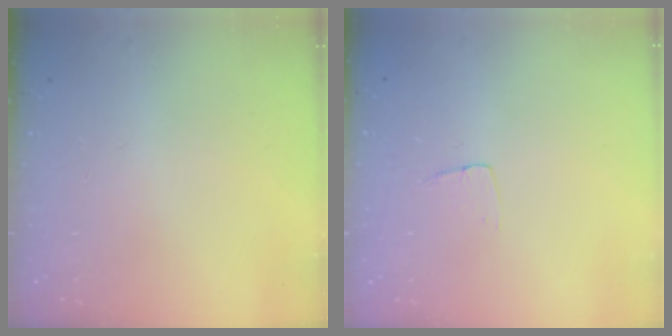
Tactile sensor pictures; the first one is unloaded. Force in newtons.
{"total": 3.2, "press": 3.2, "slide": 0.2}